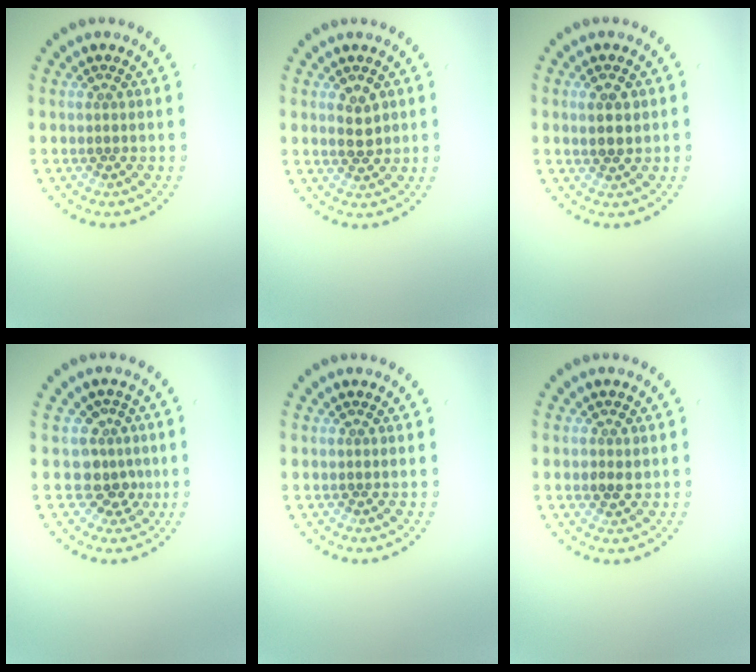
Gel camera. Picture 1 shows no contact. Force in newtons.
{"total": 2.1, "press": 2.1, "slide": 0.3}
{"total": 2.3, "press": 2.2, "slide": 0.5}
{"total": 2.7, "press": 2.0, "slide": 1.8}
{"total": 0.0}
{"total": 1.5, "press": 1.5, "slide": 0.3}